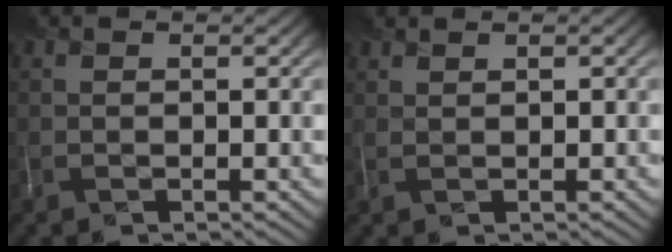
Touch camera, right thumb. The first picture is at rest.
{"total": 0.8, "force": [0.8, 0.0, -0.2], "torque": [0.001, 0.010, 0.017]}